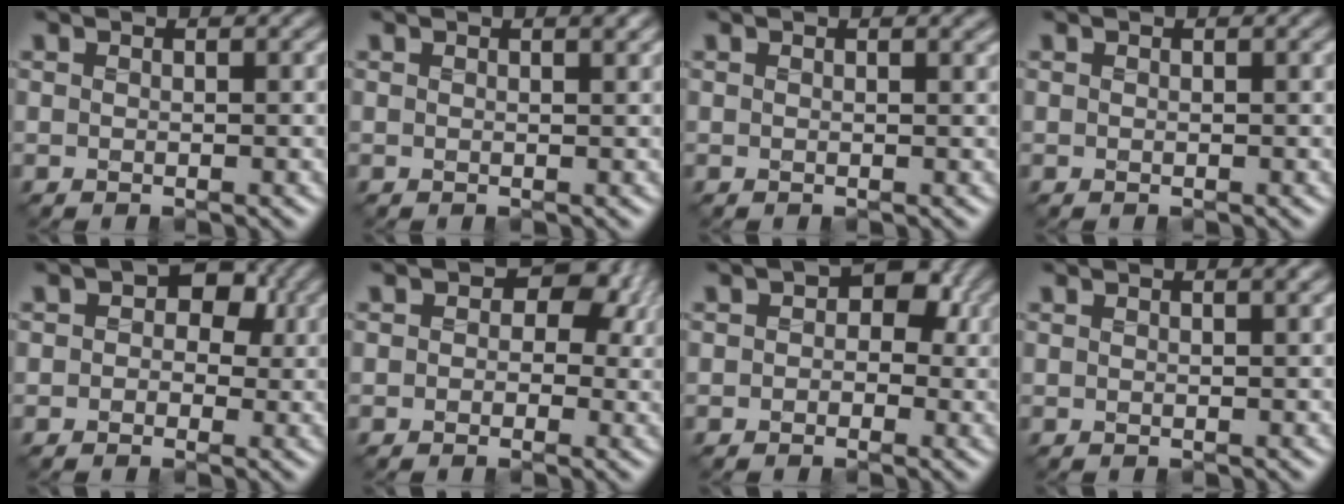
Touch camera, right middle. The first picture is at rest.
{"total": 0.8, "force": [0.5, 0.1, 0.6], "torque": [-0.008, 0.000, 0.006]}
{"total": 0.7, "force": [0.6, 0.1, 0.4], "torque": [-0.006, 0.002, 0.011]}
{"total": 0.0}
{"total": 5.2, "force": [1.2, 3.9, 3.2], "torque": [-0.024, 0.017, -0.020]}
{"total": 6.3, "force": [1.8, 4.6, 4.0], "torque": [-0.034, 0.018, -0.006]}
{"total": 4.6, "force": [0.8, 3.3, 3.0], "torque": [-0.017, 0.012, -0.015]}
{"total": 0.7, "force": [0.4, 0.0, 0.6], "torque": [-0.011, 0.000, 0.005]}